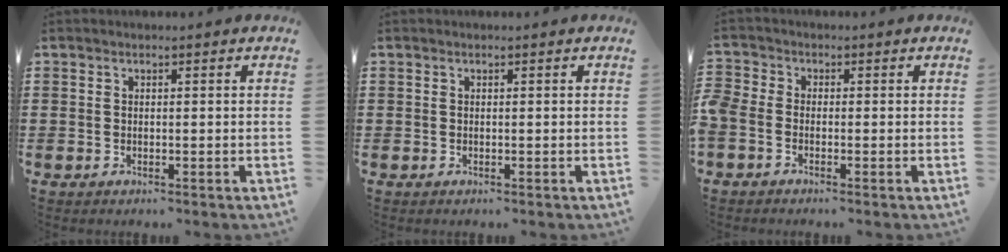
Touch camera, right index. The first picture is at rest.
{"total": 0.0}
{"total": 1.8, "force": [-1.3, 0.8, 0.9], "torque": [-0.033, -0.001, -0.030]}